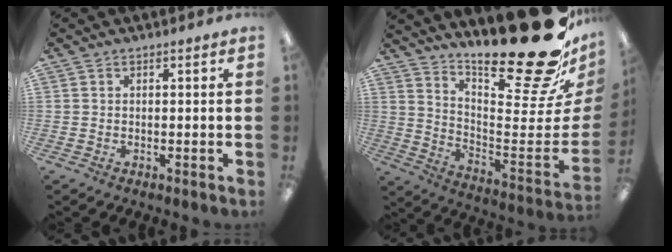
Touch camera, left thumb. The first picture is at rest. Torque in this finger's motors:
{"motor_torque": [0.45, 0.32, 1.40, -1.37, 0.10]}